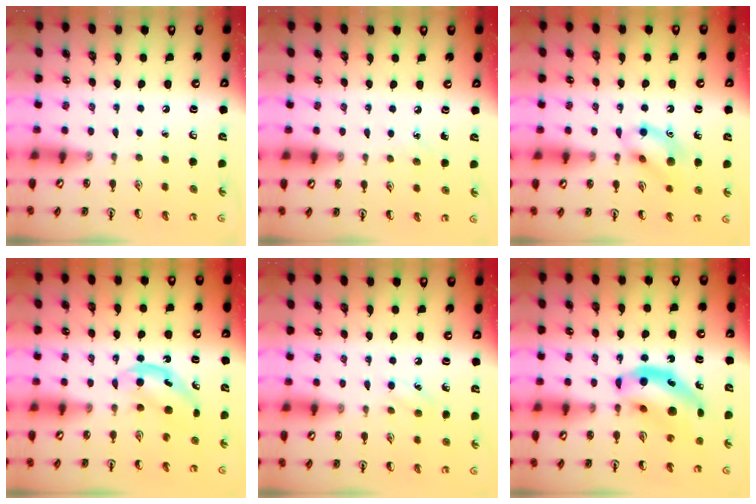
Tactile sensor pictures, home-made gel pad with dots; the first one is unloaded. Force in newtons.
{"total": 3.5, "press": 3.3, "slide": 1.2}
{"total": 11.8, "press": 11.8, "slide": 1.3}
{"total": 4.9, "press": 4.8, "slide": 0.7}
{"total": 6.4, "press": 6.1, "slide": 1.8}
{"total": 12.4, "press": 11.8, "slide": 3.6}